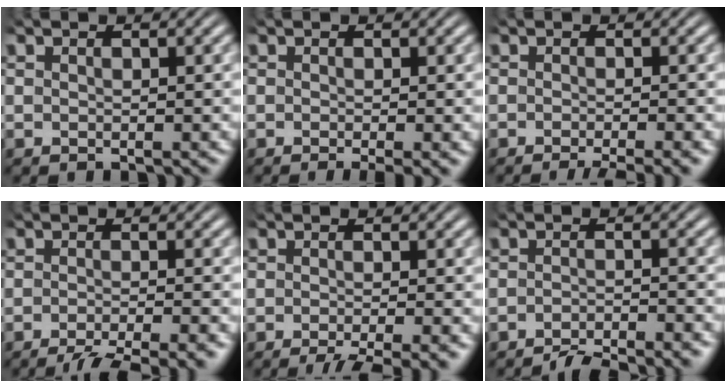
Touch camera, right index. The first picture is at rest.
{"total": 1.7, "force": [-1.2, 0.2, 1.3], "torque": [-0.012, -0.003, -0.017]}
{"total": 4.2, "force": [-3.5, 0.8, 2.0], "torque": [-0.019, -0.003, -0.055]}
{"total": 7.5, "force": [-6.3, 2.3, 3.3], "torque": [-0.039, -0.012, -0.093]}
{"total": 5.5, "force": [-4.5, 1.4, 2.8], "torque": [-0.031, -0.008, -0.066]}
{"total": 5.7, "force": [-5.5, 0.8, 1.2], "torque": [-0.002, -0.010, -0.087]}